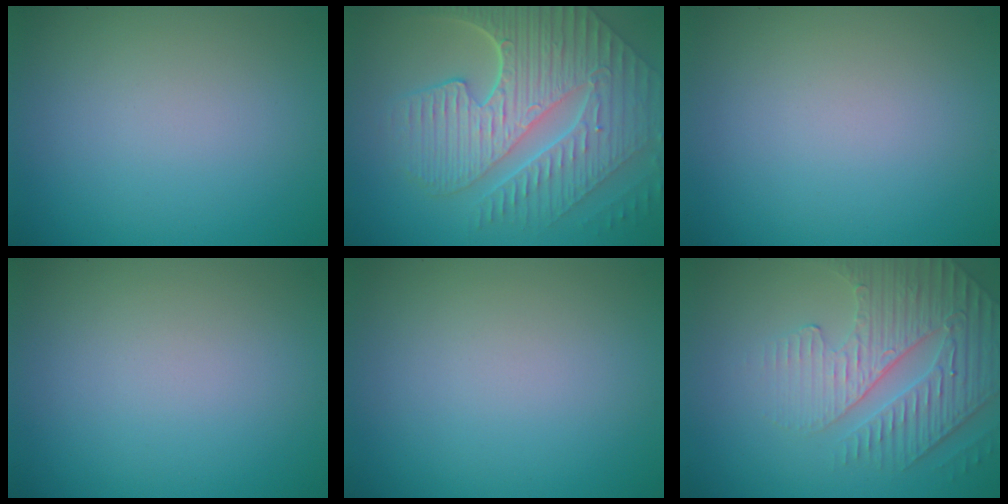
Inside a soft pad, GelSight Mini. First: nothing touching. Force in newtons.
{"total": 10.2, "press": 6.9, "slide": 7.5}
{"total": 0.0}
{"total": 0.0}
{"total": 0.0}
{"total": 4.2, "press": 4.0, "slide": 1.4}